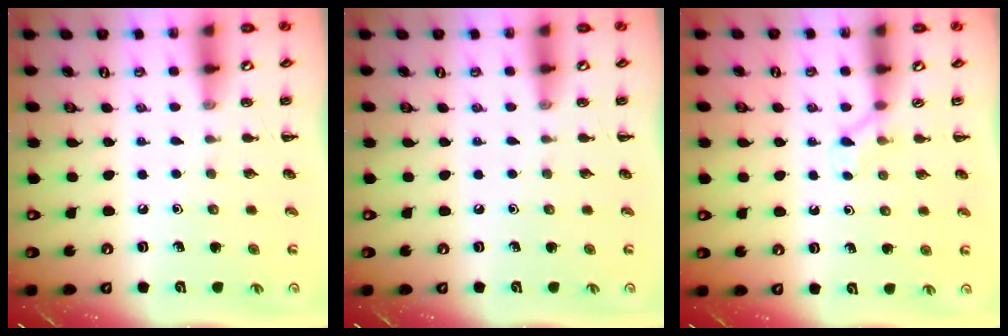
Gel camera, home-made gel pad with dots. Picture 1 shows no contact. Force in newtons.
{"total": 0.0}
{"total": 2.6, "press": 2.5, "slide": 0.9}